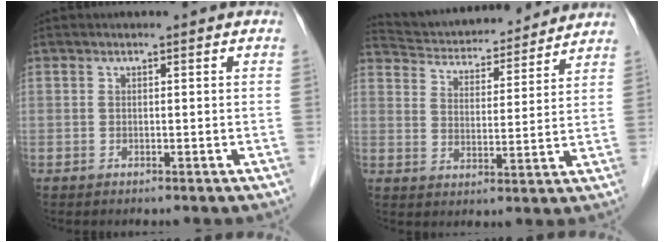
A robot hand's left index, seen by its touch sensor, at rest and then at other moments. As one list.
[{"total": 16.2, "force": [15.4, 3.1, 3.9], "torque": [-0.056, 0.017, 0.213]}]